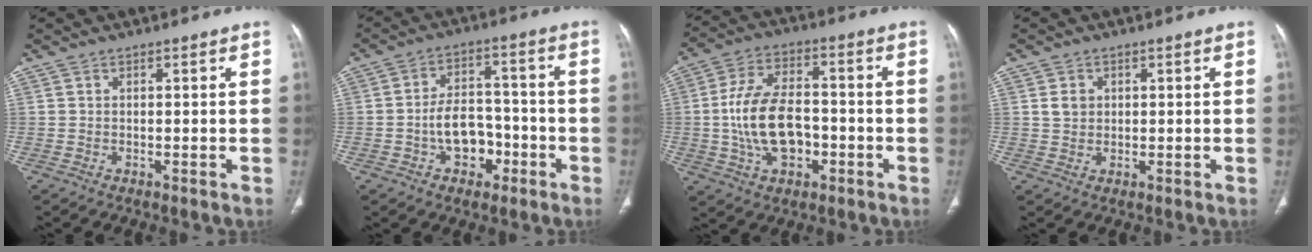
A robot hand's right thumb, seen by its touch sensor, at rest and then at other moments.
{"total": 9.0, "force": [-3.3, 6.3, 5.5], "torque": [-0.063, 0.044, -0.052]}
{"total": 14.1, "force": [-2.3, 8.7, 10.9], "torque": [-0.193, 0.027, -0.038]}
{"total": 2.8, "force": [0.8, 2.3, 1.3], "torque": [-0.015, -0.001, 0.017]}